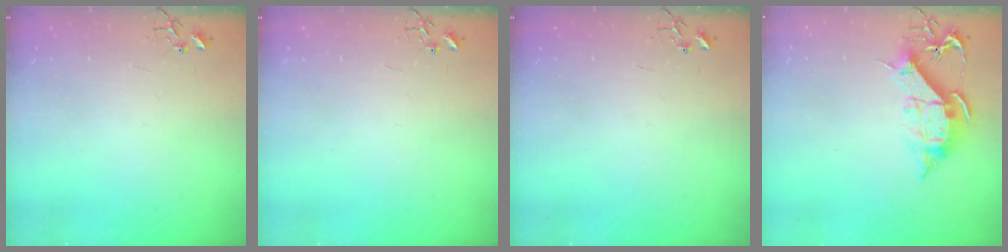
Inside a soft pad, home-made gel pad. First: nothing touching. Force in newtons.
{"total": 0.0}
{"total": 0.0}
{"total": 13.2, "press": 13.1, "slide": 1.5}